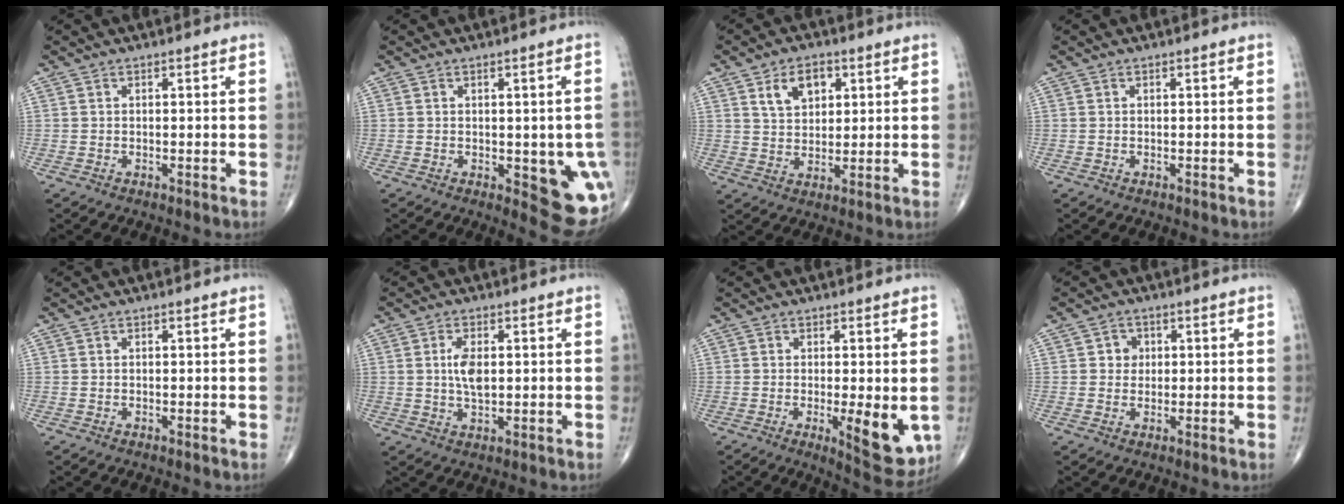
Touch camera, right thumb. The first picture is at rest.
{"total": 10.6, "force": [-2.1, 4.4, 9.4], "torque": [-0.075, -0.015, -0.016]}
{"total": 7.3, "force": [3.2, 4.7, 4.6], "torque": [-0.055, -0.012, 0.057]}
{"total": 0.0}
{"total": 0.0}
{"total": 4.9, "force": [0.7, 2.5, 4.2], "torque": [-0.082, -0.005, 0.013]}
{"total": 8.9, "force": [-1.5, 2.9, 8.2], "torque": [-0.104, -0.024, -0.014]}
{"total": 2.8, "force": [0.5, 2.6, 1.0], "torque": [0.005, 0.003, 0.004]}